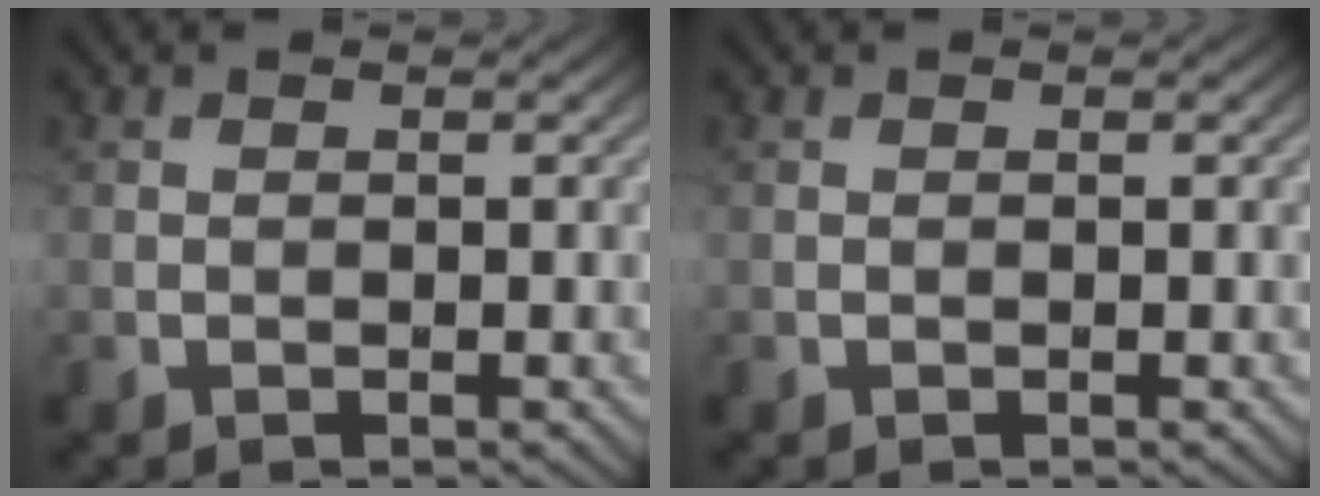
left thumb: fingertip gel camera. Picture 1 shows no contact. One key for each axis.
{"total": 0.0}